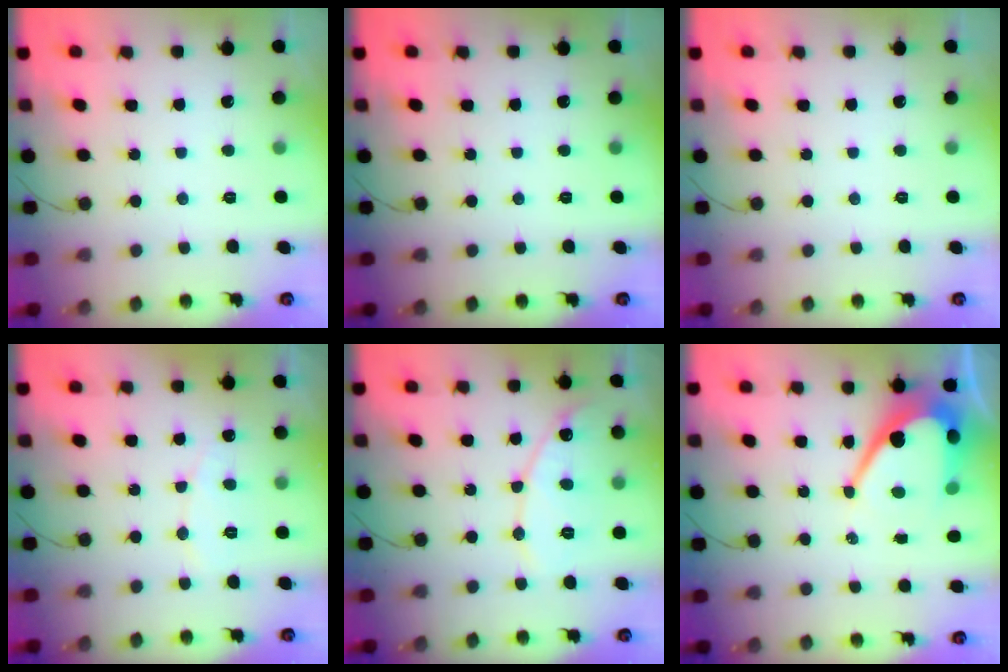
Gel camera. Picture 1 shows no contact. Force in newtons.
{"total": 0.0}
{"total": 0.0}
{"total": 5.2, "press": 5.2, "slide": 0.4}
{"total": 10.1, "press": 10.1, "slide": 0.9}
{"total": 13.0, "press": 13.0, "slide": 1.3}